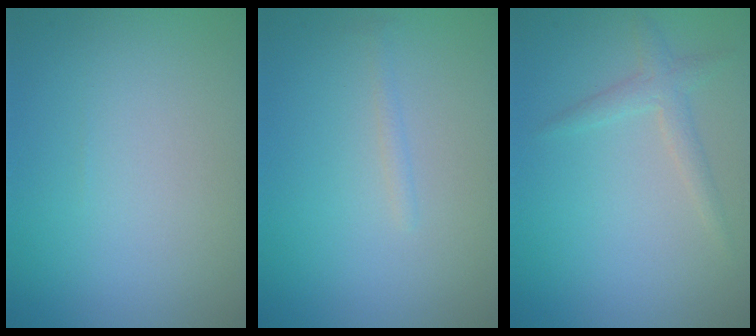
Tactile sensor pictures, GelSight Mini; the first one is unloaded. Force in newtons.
{"total": 0.6, "press": 0.6, "slide": 0.0}
{"total": 1.7, "press": 1.7, "slide": 0.1}